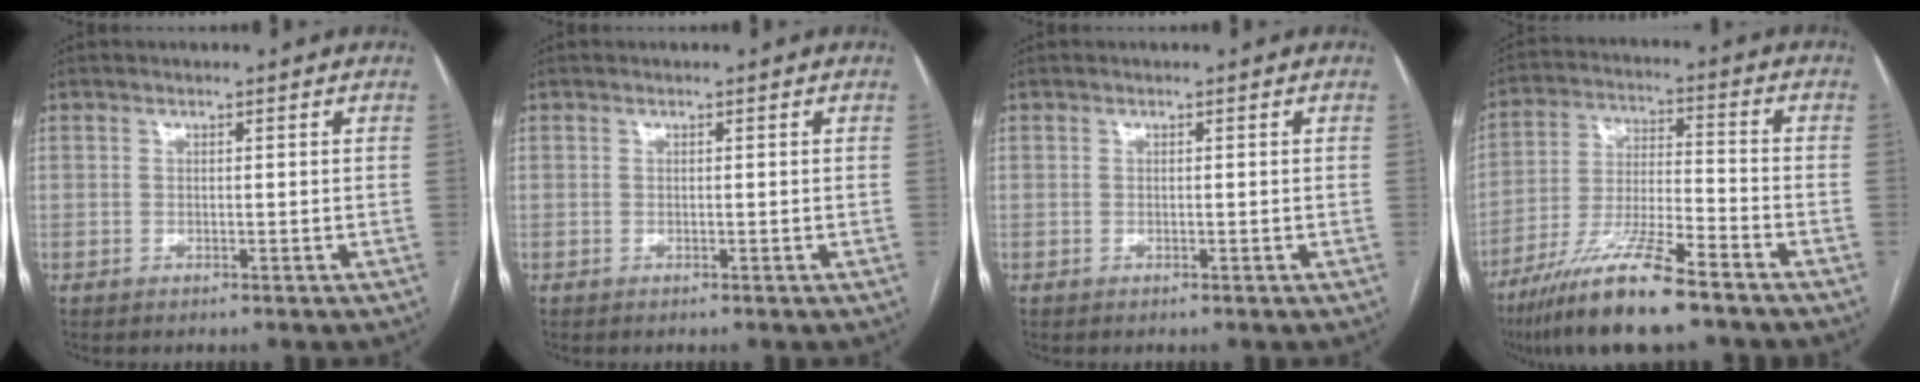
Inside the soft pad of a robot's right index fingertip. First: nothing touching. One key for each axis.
{"total": 0.0}
{"total": 0.0}
{"total": 14.0, "fx": -10.0, "fy": 1.2, "fz": 9.7, "tx": -0.191, "ty": -0.026, "tz": -0.180}